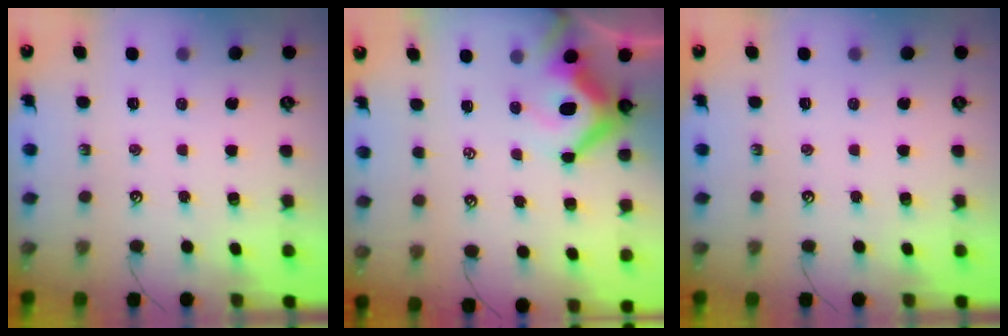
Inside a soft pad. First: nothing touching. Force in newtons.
{"total": 7.6, "press": 7.5, "slide": 1.4}
{"total": 0.0}